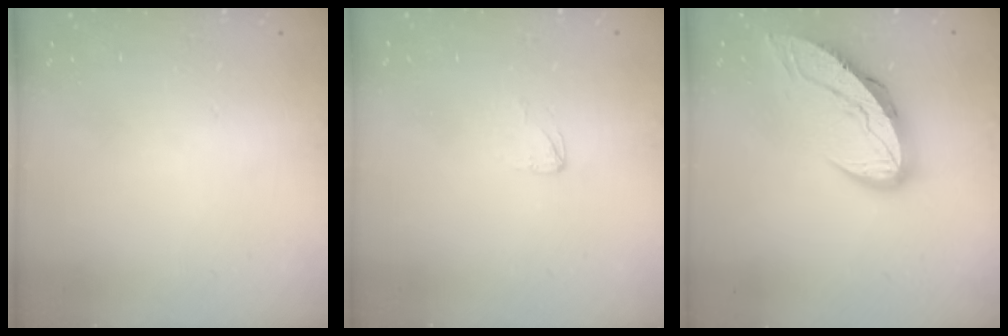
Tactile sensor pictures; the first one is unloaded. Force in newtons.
{"total": 2.1, "press": 2.1, "slide": 0.2}
{"total": 12.9, "press": 12.9, "slide": 0.9}